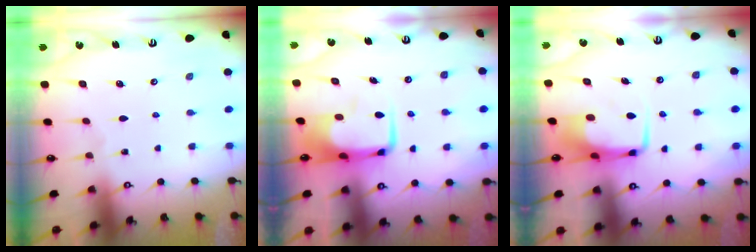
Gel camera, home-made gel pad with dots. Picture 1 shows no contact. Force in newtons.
{"total": 7.5, "press": 7.3, "slide": 1.4}
{"total": 6.5, "press": 6.4, "slide": 1.3}